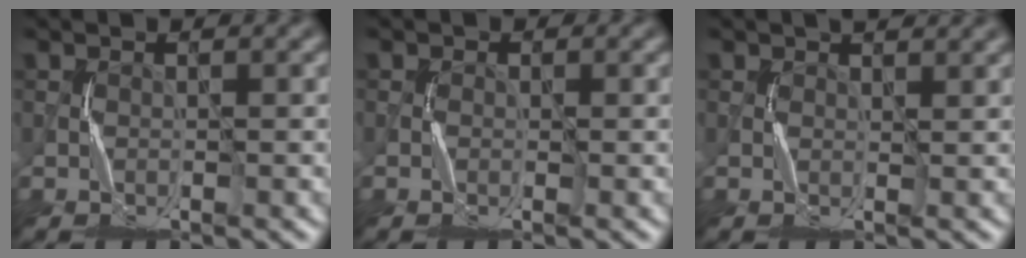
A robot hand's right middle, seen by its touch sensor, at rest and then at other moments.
{"total": 1.0, "force": [0.1, 0.9, 0.4], "torque": [-0.002, -0.001, -0.003]}
{"total": 1.8, "force": [1.4, 0.6, 1.0], "torque": [-0.013, -0.002, 0.021]}